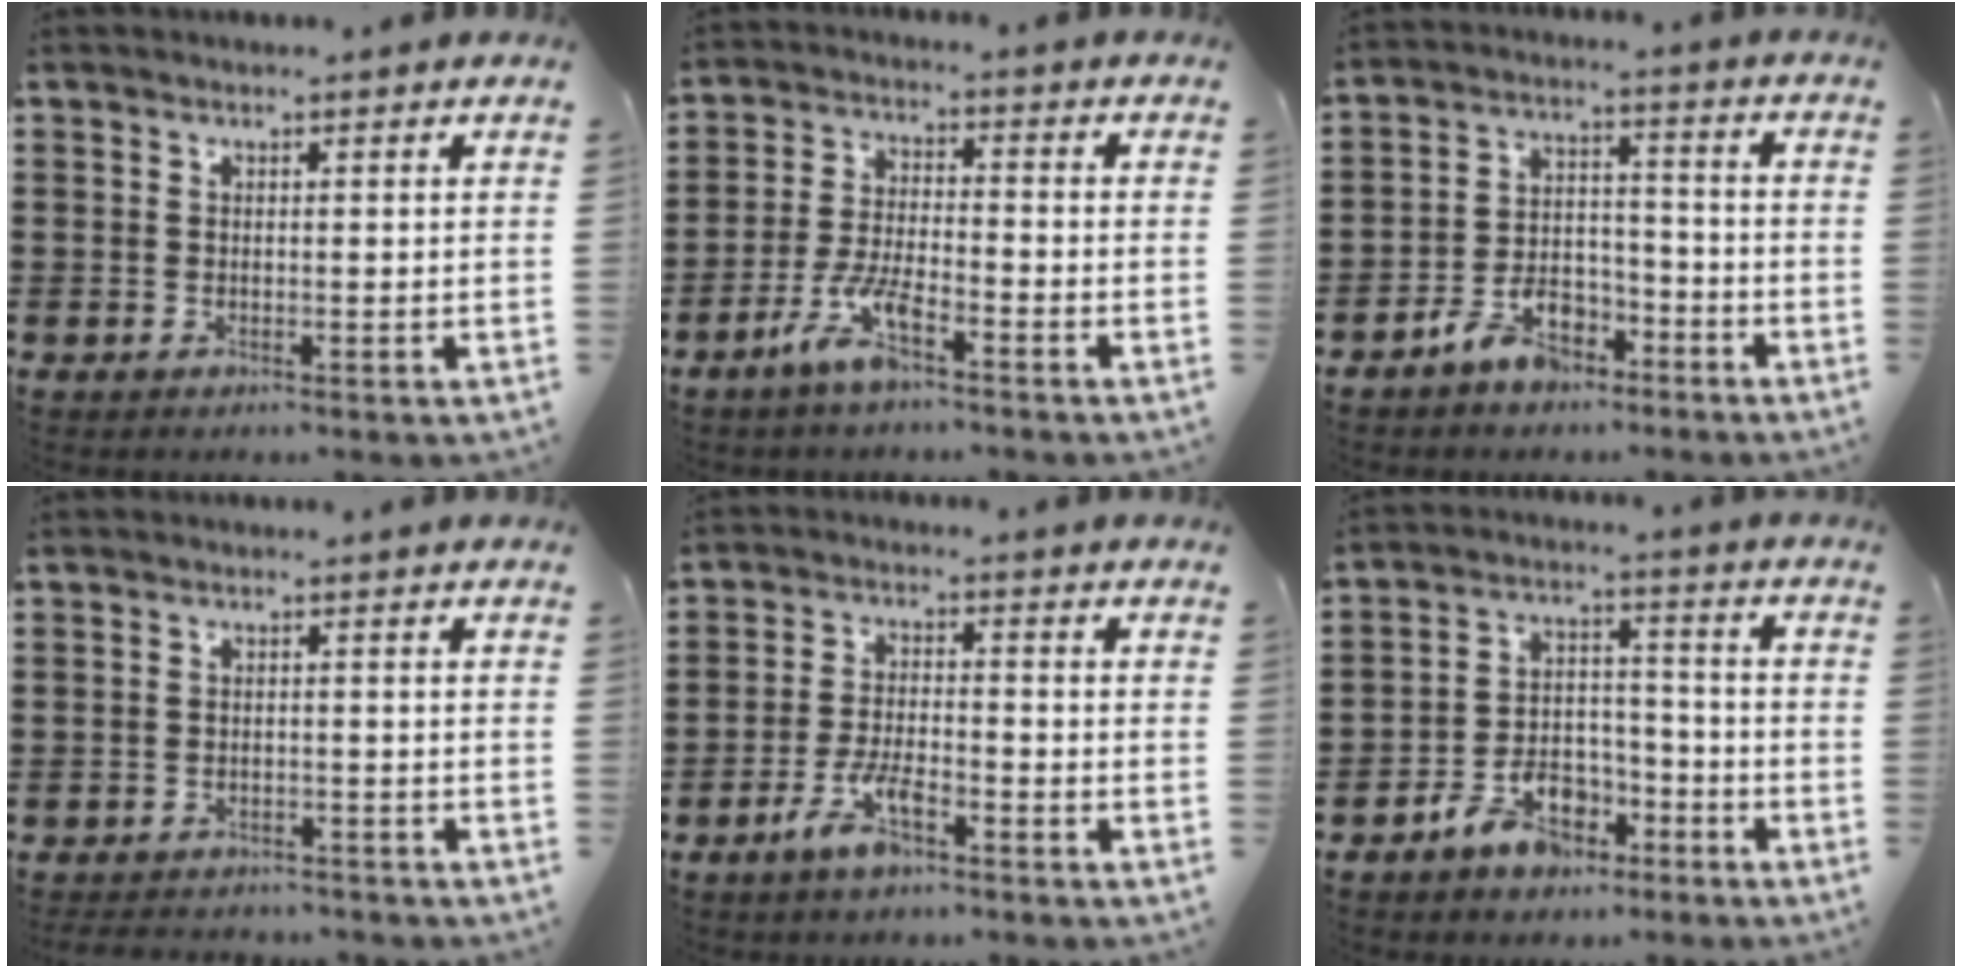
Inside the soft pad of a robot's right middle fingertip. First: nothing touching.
{"total": 7.0, "force": [-4.4, 1.6, 5.2], "torque": [-0.117, -0.003, -0.085]}
{"total": 7.0, "force": [-5.6, 3.2, 2.7], "torque": [-0.055, 0.022, -0.108]}
{"total": 2.4, "force": [-2.4, 0.3, 0.0], "torque": [-0.007, -0.001, -0.051]}
{"total": 6.0, "force": [-3.9, 1.8, 4.2], "torque": [-0.095, 0.003, -0.075]}
{"total": 7.9, "force": [-6.0, 4.1, 3.1], "torque": [-0.059, 0.026, -0.114]}